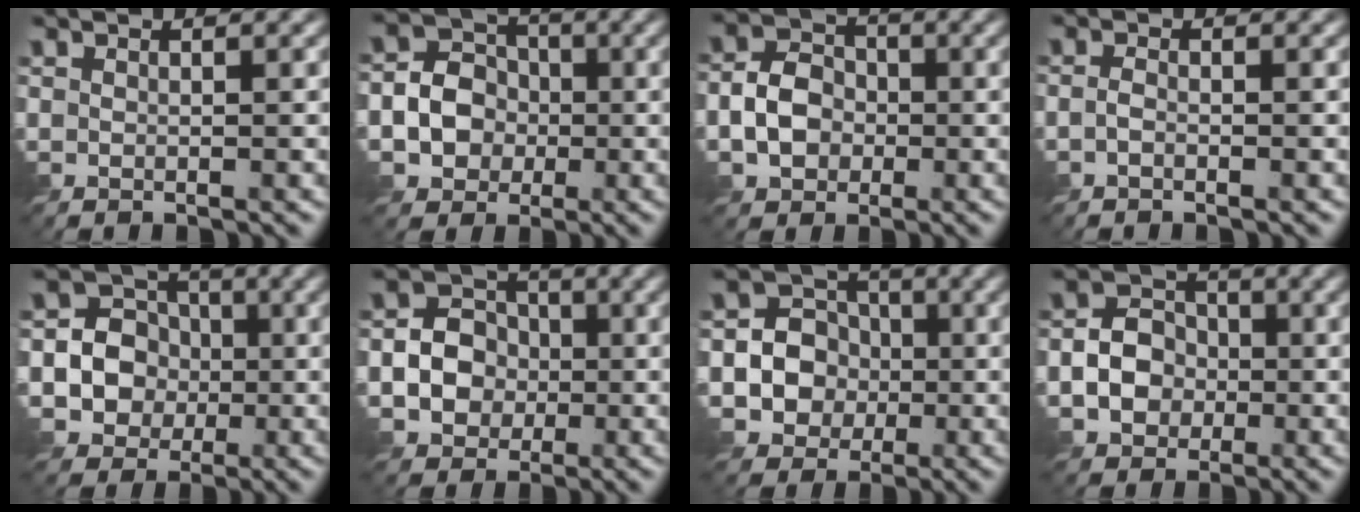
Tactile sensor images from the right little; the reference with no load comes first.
{"total": 5.1, "force": [-1.3, 4.5, 2.1], "torque": [-0.025, 0.004, -0.042]}
{"total": 4.4, "force": [-1.4, 3.5, 2.2], "torque": [-0.037, 0.005, -0.032]}
{"total": 1.1, "force": [-0.8, 0.4, 0.6], "torque": [-0.015, 0.001, -0.022]}
{"total": 6.4, "force": [-1.1, 5.9, 2.2], "torque": [-0.034, 0.015, -0.041]}
{"total": 5.1, "force": [-1.1, 4.5, 2.1], "torque": [-0.021, 0.005, -0.038]}
{"total": 6.4, "force": [-1.2, 5.9, 2.1], "torque": [-0.029, 0.016, -0.043]}
{"total": 4.2, "force": [-1.3, 3.5, 1.8], "torque": [-0.020, 0.003, -0.035]}